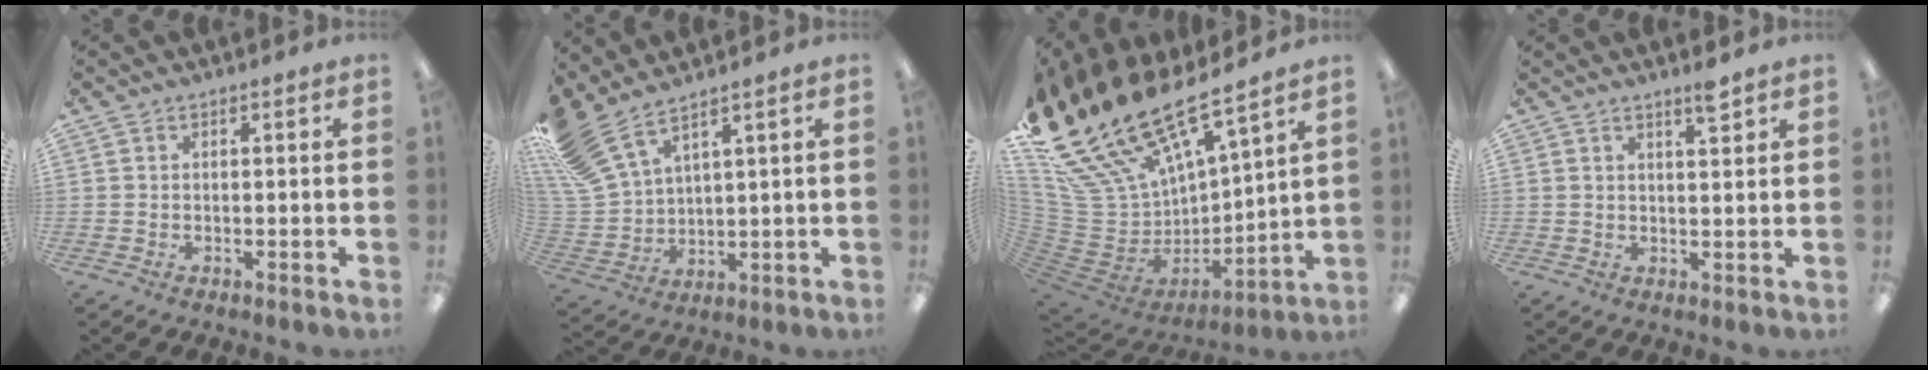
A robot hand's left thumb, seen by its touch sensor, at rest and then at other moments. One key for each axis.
{"total": 12.3, "fx": 8.9, "fy": 4.9, "fz": 6.9, "tx": -0.168, "ty": -0.042, "tz": 0.172}
{"total": 24.9, "fx": 21.4, "fy": 8.8, "fz": 9.3, "tx": -0.184, "ty": -0.168, "tz": 0.410}
{"total": 3.4, "fx": 2.7, "fy": 0.2, "fz": 2.0, "tx": -0.030, "ty": -0.012, "tz": 0.044}